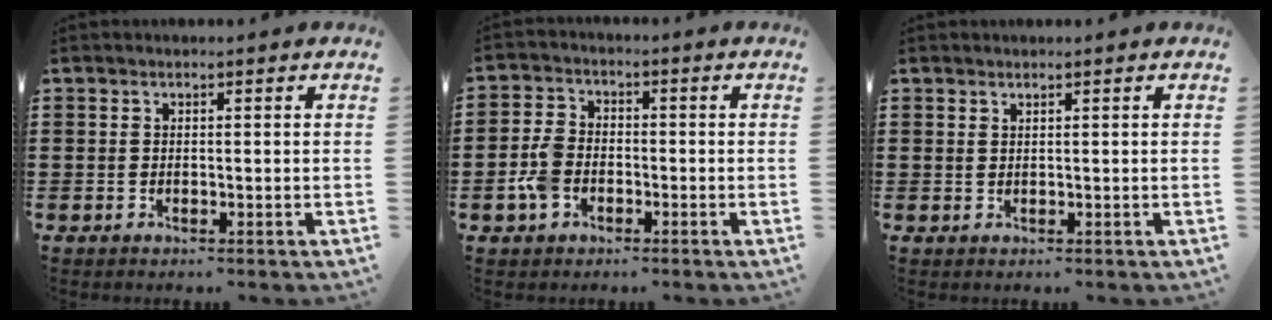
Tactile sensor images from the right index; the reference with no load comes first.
{"total": 5.1, "force": [-1.9, 3.4, 3.4], "torque": [-0.088, 0.002, -0.041]}
{"total": 0.7, "force": [0.7, 0.1, 0.0], "torque": [-0.003, 0.001, 0.013]}